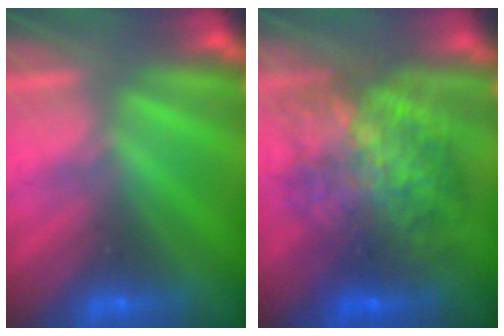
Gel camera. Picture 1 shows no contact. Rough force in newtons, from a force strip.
{"total": 7.3}